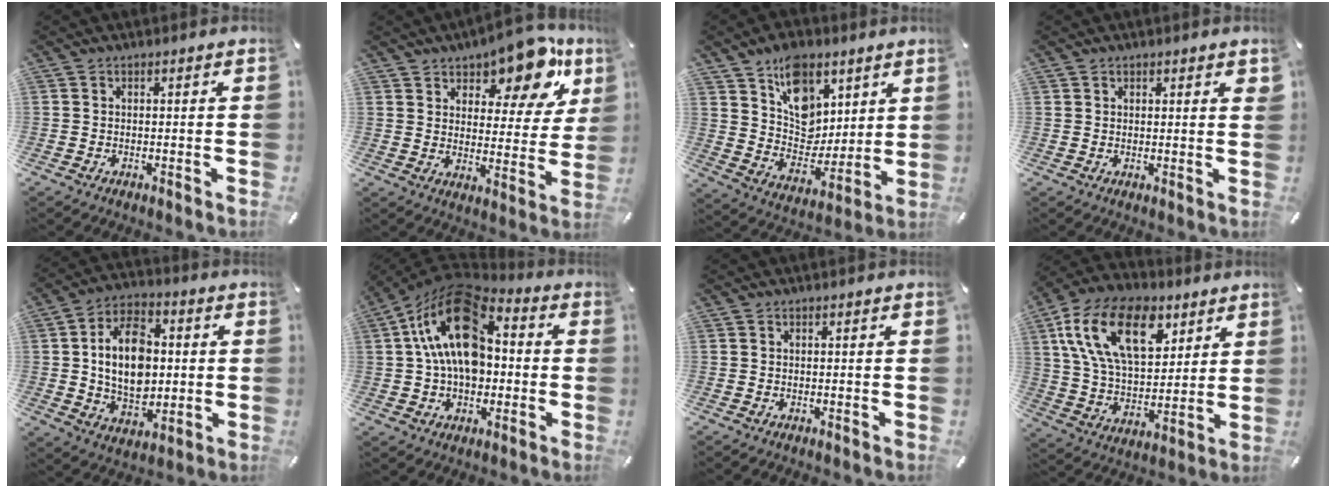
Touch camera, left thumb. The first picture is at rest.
{"total": 15.1, "force": [11.8, 6.4, 6.9], "torque": [-0.102, -0.082, 0.202]}
{"total": 13.2, "force": [7.2, 10.0, 4.9], "torque": [-0.079, -0.051, 0.139]}
{"total": 1.1, "force": [0.9, 0.5, 0.4], "torque": [-0.001, -0.002, 0.016]}
{"total": 14.9, "force": [1.0, 10.5, 10.5], "torque": [-0.198, 0.008, 0.016]}
{"total": 20.3, "force": [3.2, 14.0, 14.3], "torque": [-0.267, -0.011, 0.049]}
{"total": 0.0}
{"total": 19.5, "force": [9.0, 11.7, 12.7], "torque": [-0.254, -0.017, 0.160]}